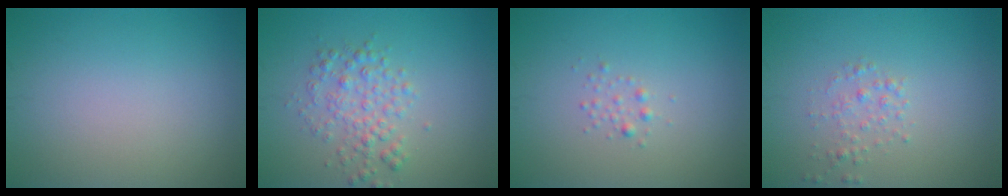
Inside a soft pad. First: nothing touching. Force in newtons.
{"total": 2.9, "press": 2.9, "slide": 0.0}
{"total": 0.8, "press": 0.8, "slide": 0.0}
{"total": 1.4, "press": 1.4, "slide": 0.0}